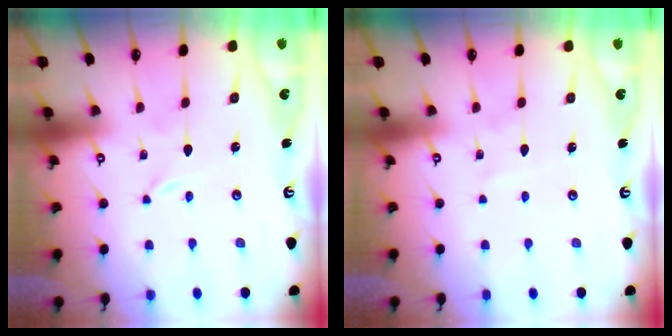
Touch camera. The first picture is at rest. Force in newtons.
{"total": 2.8, "press": 2.8, "slide": 0.4}